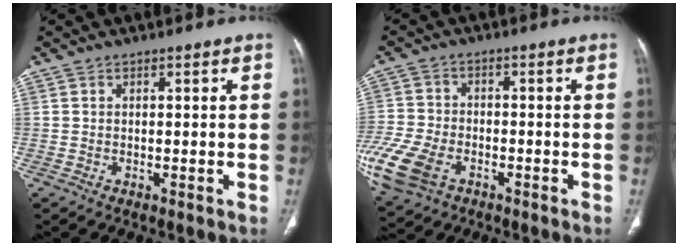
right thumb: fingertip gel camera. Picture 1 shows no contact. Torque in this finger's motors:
{"motor_torque": [1.57, 1.77, 0.42, 0.46, 0.37]}